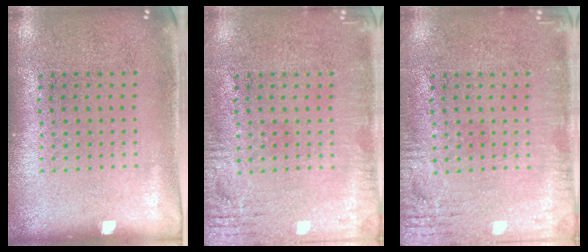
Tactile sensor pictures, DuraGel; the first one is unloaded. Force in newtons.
{"total": 3.0, "press": 3.0, "slide": 0.2}
{"total": 3.0, "press": 3.0, "slide": 0.2}